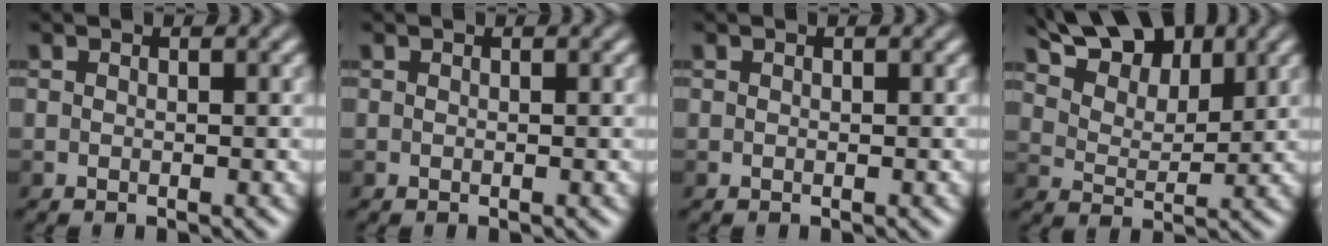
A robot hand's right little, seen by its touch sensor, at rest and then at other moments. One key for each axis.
{"total": 0.0}
{"total": 0.0}
{"total": 10.4, "fx": 7.2, "fy": 5.0, "fz": 5.6, "tx": -0.103, "ty": 0.012, "tz": 0.120}